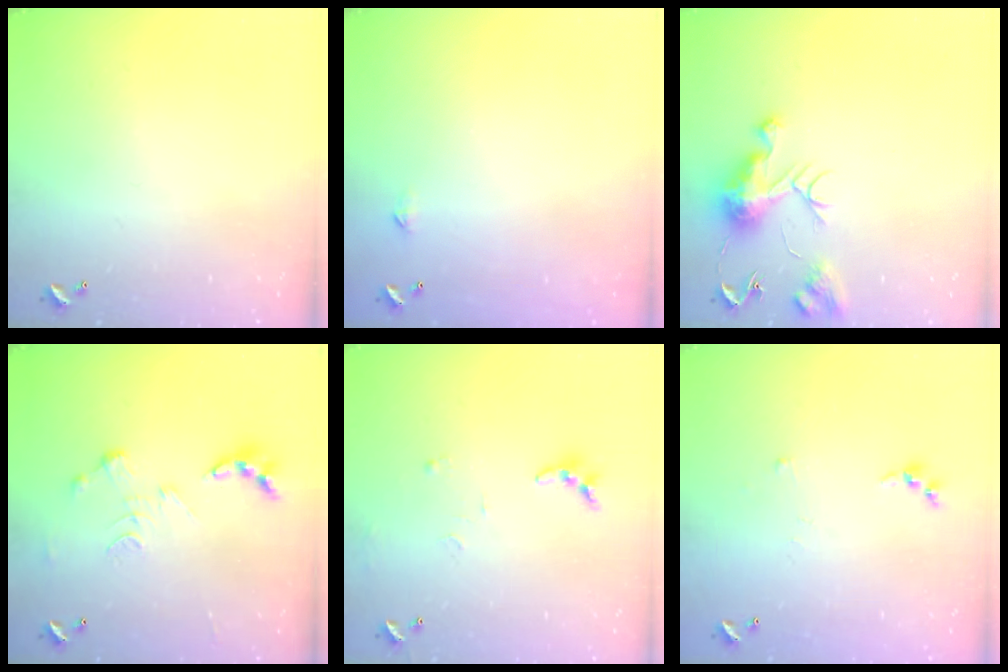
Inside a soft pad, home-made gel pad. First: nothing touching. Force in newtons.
{"total": 2.3, "press": 2.3, "slide": 0.4}
{"total": 10.1, "press": 10.0, "slide": 0.8}
{"total": 0.0}
{"total": 7.9, "press": 7.9, "slide": 0.5}
{"total": 3.7, "press": 3.7, "slide": 0.5}